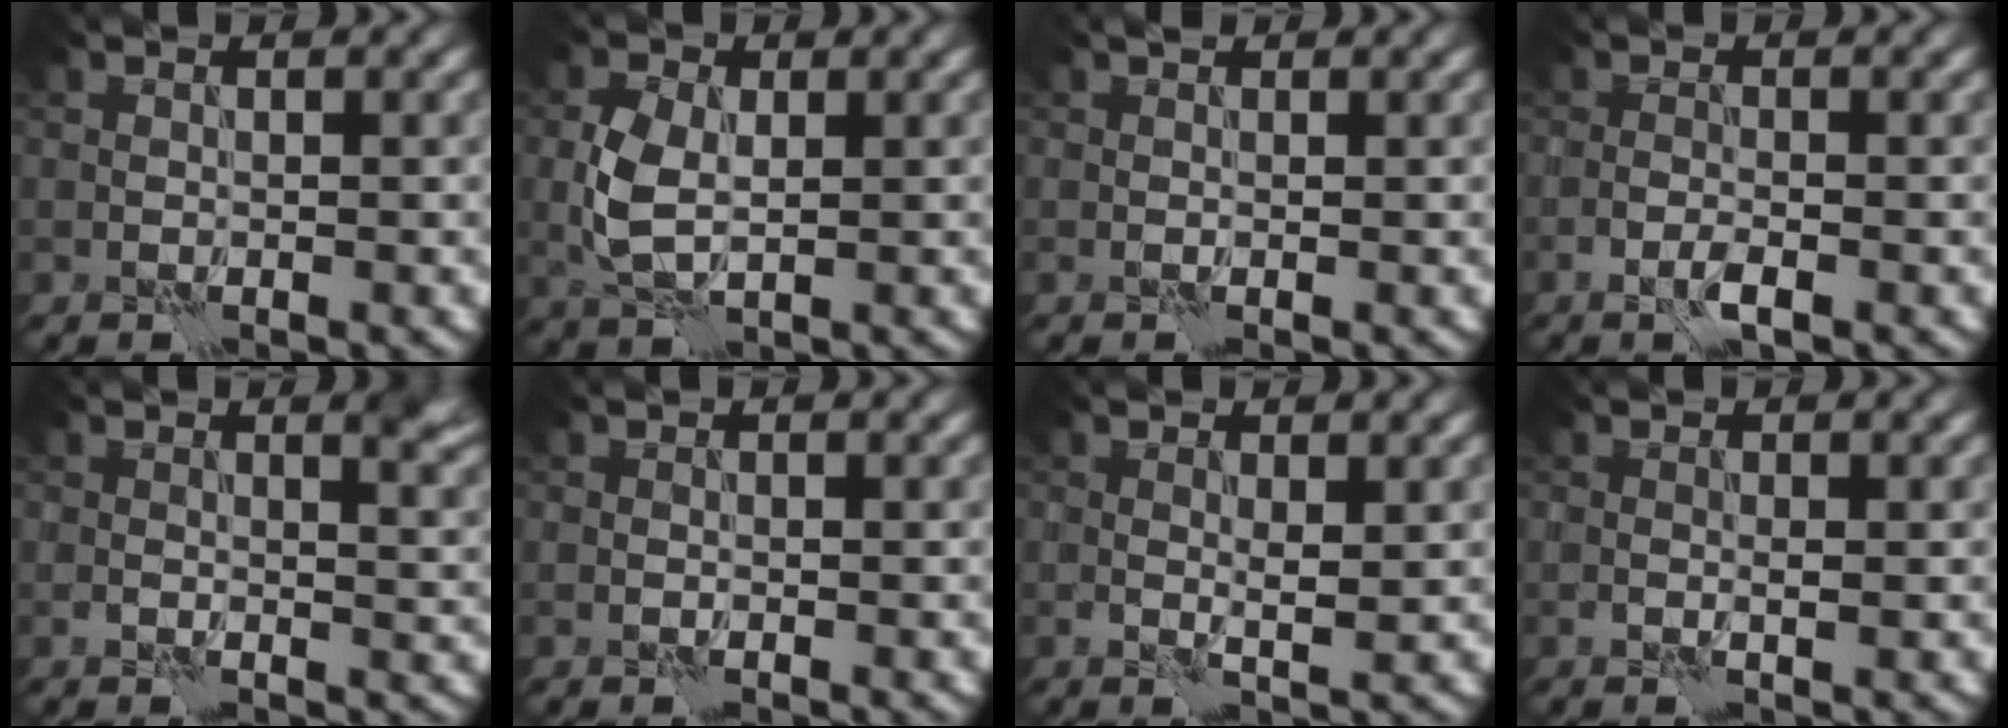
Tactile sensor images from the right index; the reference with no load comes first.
{"total": 3.9, "force": [0.1, 2.5, 3.0], "torque": [-0.073, 0.002, 0.002]}
{"total": 0.7, "force": [0.5, 0.3, 0.3], "torque": [-0.005, -0.001, 0.004]}
{"total": 1.8, "force": [-0.9, 0.3, 1.5], "torque": [-0.030, 0.001, -0.021]}
{"total": 2.8, "force": [1.2, 1.0, 2.4], "torque": [-0.032, -0.004, 0.014]}
{"total": 0.0}
{"total": 1.4, "force": [0.3, 0.2, 1.4], "torque": [-0.024, -0.003, 0.004]}
{"total": 0.9, "force": [-0.2, 0.1, 0.8], "torque": [-0.016, 0.000, -0.005]}